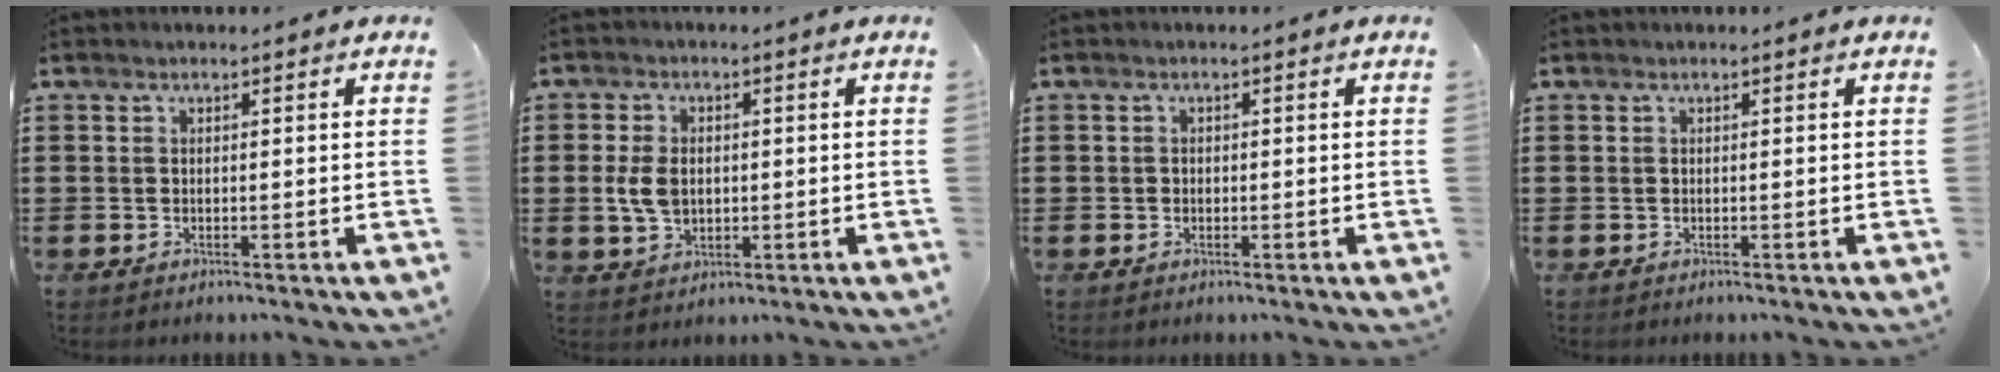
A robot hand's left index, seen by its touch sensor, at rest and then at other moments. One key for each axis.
{"total": 4.9, "fx": 0.1, "fy": 3.3, "fz": 3.6, "tx": -0.096, "ty": 0.003, "tz": -0.005}
{"total": 0.5, "fx": 0.0, "fy": 0.5, "fz": 0.2, "tx": -0.006, "ty": 0.004, "tz": -0.001}
{"total": 0.0}